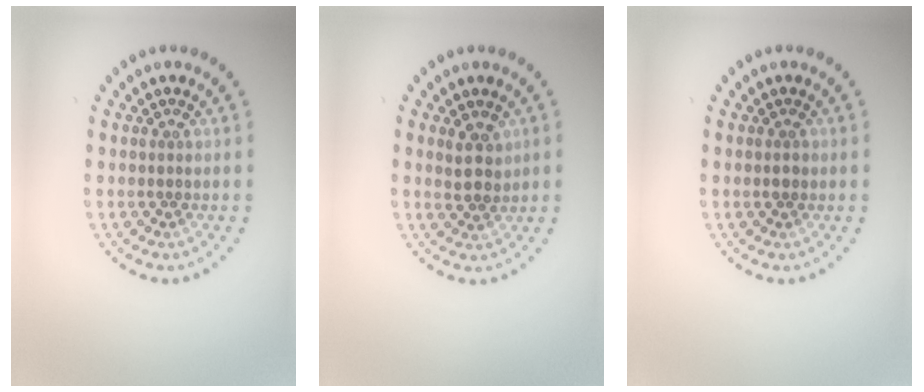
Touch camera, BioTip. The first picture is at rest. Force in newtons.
{"total": 2.1, "press": 1.9, "slide": 0.9}
{"total": 0.9, "press": 0.9, "slide": 0.0}